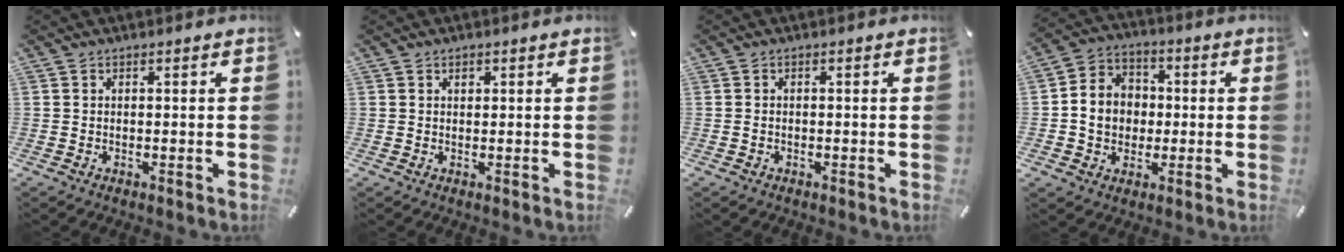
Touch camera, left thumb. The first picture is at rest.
{"total": 0.8, "force": [0.4, 0.6, 0.3], "torque": [0.002, -0.003, 0.006]}
{"total": 1.0, "force": [-0.4, 0.6, 0.6], "torque": [-0.012, 0.002, -0.009]}
{"total": 9.1, "force": [-0.7, 8.3, 3.6], "torque": [-0.078, 0.020, -0.010]}